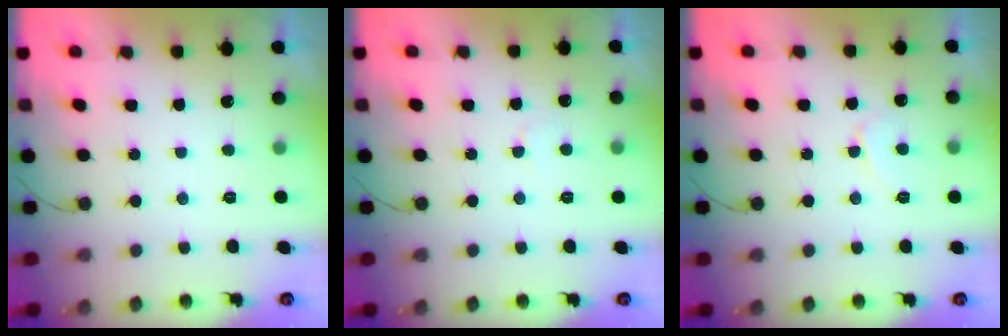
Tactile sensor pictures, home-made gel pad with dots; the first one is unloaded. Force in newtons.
{"total": 2.2, "press": 2.2, "slide": 0.2}
{"total": 4.7, "press": 4.7, "slide": 0.4}